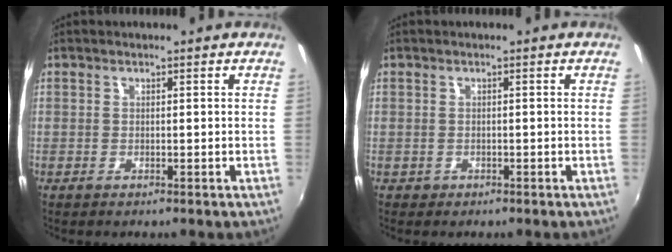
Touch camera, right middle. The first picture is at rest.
{"total": 0.9, "force": [-0.5, 0.8, 0.2], "torque": [-0.006, -0.001, -0.003]}